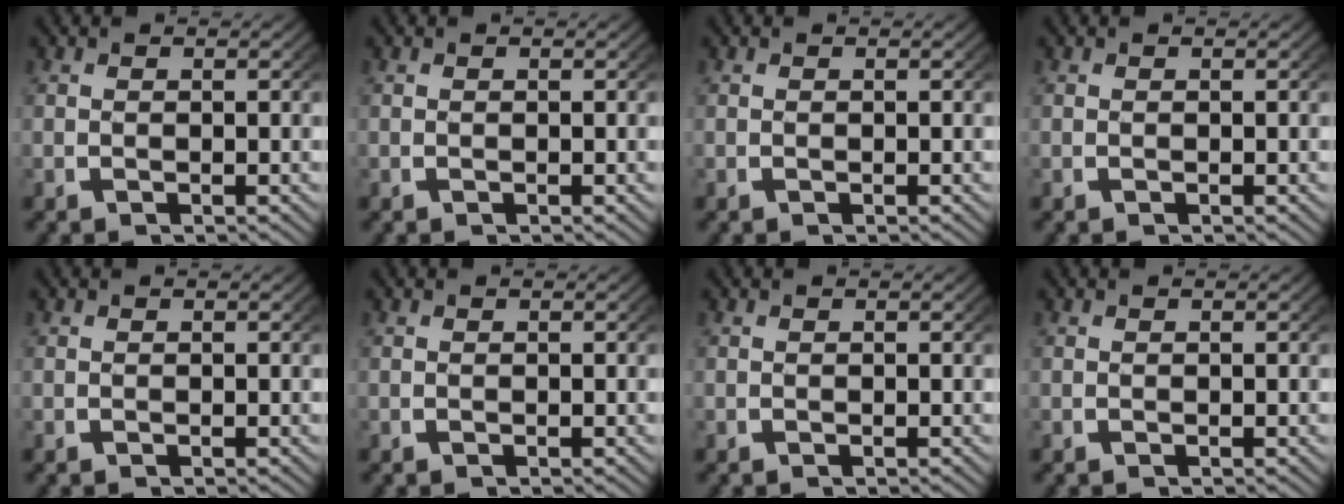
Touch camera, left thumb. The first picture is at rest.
{"total": 0.0}
{"total": 0.0}
{"total": 0.0}
{"total": 0.0}
{"total": 0.0}
{"total": 0.0}
{"total": 0.0}